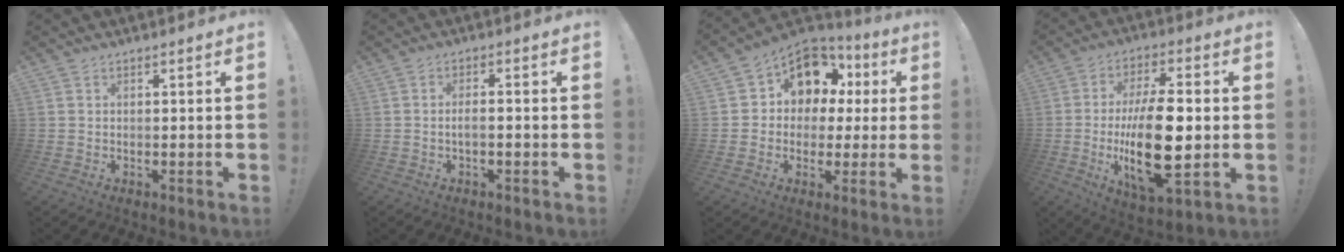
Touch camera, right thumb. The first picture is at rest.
{"total": 2.5, "force": [-1.1, 0.3, 2.2], "torque": [-0.046, 0.007, -0.017]}
{"total": 12.8, "force": [5.2, 10.0, 6.1], "torque": [-0.086, -0.031, 0.106]}
{"total": 21.1, "force": [-1.9, 8.4, 19.3], "torque": [-0.355, -0.009, -0.029]}